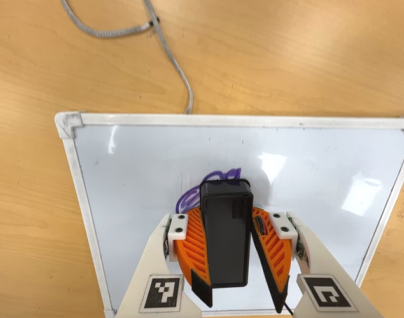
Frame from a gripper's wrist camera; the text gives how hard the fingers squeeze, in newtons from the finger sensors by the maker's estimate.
{"total": 14.1, "left": 16.6, "right": 11.7}